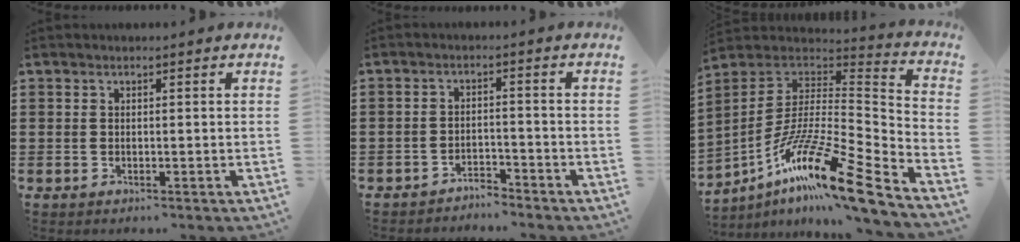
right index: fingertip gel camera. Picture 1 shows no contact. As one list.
[{"total": 3.0, "force": [-3.0, 0.1, 0.0], "torque": [-0.009, -0.001, -0.063]}, {"total": 16.9, "force": [-10.8, 2.3, 12.8], "torque": [-0.246, 0.004, -0.198]}]